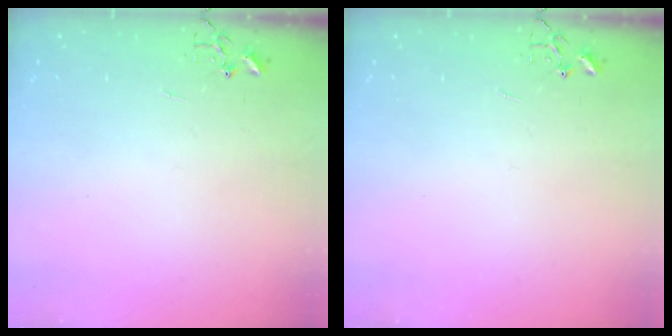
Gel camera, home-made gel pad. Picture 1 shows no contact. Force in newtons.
{"total": 0.0}